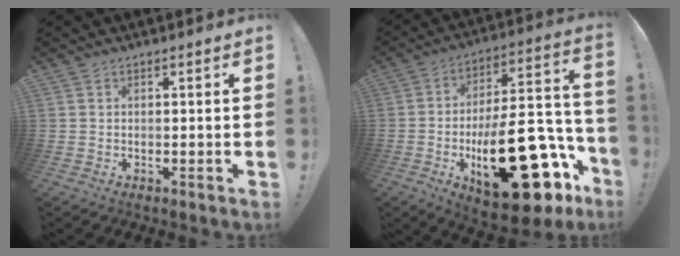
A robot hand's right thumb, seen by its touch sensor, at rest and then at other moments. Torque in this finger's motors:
{"motor_torque": [2.29, 2.72, 1.49, -1.28, 0.61]}